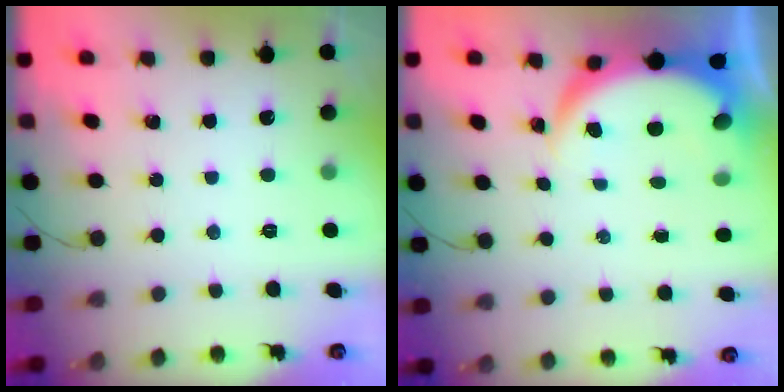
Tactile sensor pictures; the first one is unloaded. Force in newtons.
{"total": 5.3, "press": 5.3, "slide": 0.5}